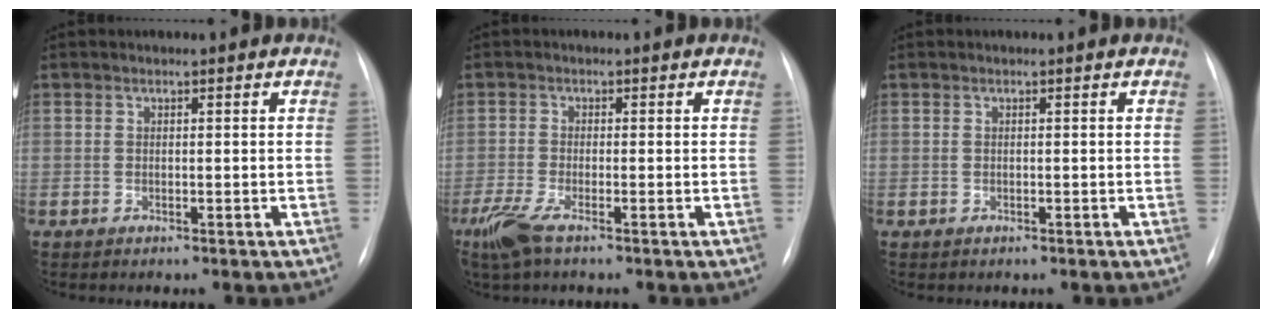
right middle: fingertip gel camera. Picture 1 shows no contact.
{"total": 4.6, "force": [-2.9, 0.8, 3.4], "torque": [-0.084, -0.014, -0.060]}
{"total": 0.0}